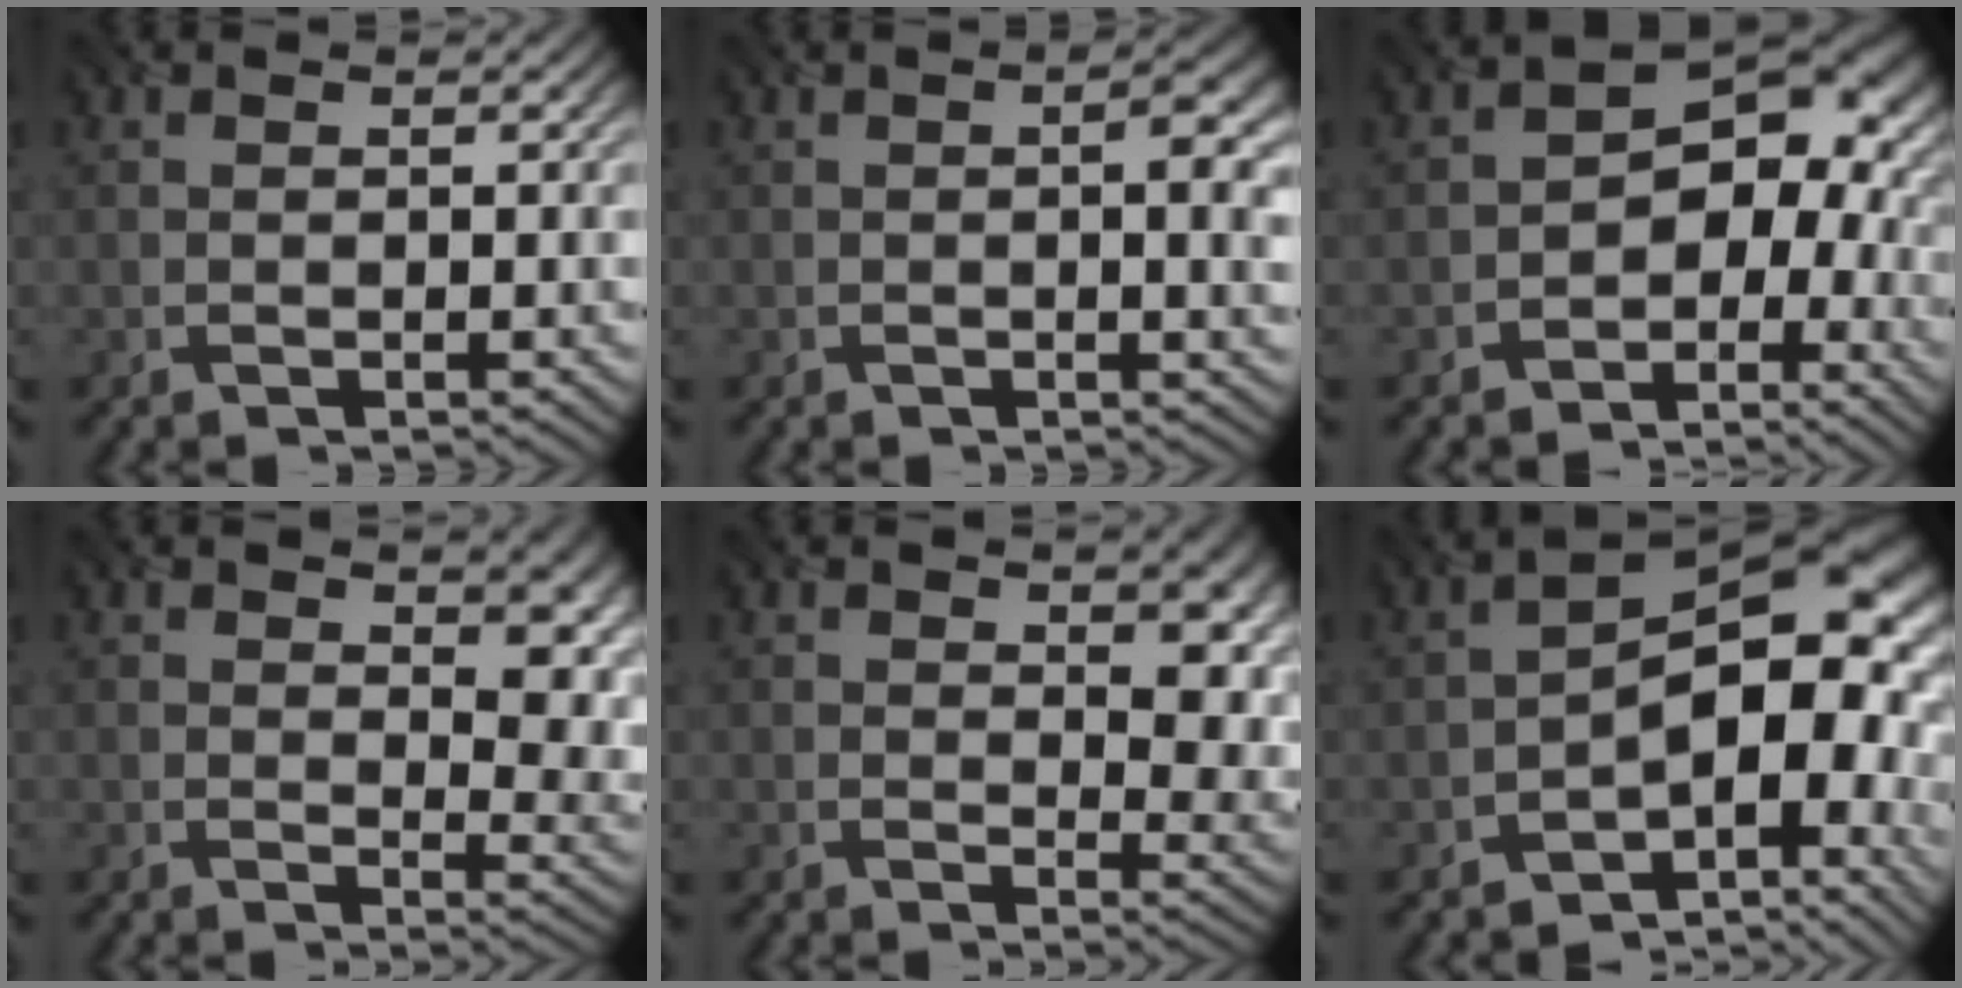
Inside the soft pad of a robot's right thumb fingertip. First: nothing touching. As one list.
[{"total": 3.2, "force": [0.3, 0.9, 3.0], "torque": [-0.046, 0.001, 0.003]}, {"total": 9.1, "force": [-2.5, 6.4, 5.9], "torque": [-0.058, 0.002, -0.059]}, {"total": 7.5, "force": [2.8, 3.7, 5.9], "torque": [-0.083, -0.009, 0.050]}, {"total": 6.7, "force": [2.0, 3.6, 5.2], "torque": [-0.073, -0.010, 0.033]}, {"total": 12.7, "force": [-3.7, 6.8, 10.1], "torque": [-0.125, -0.003, -0.066]}]